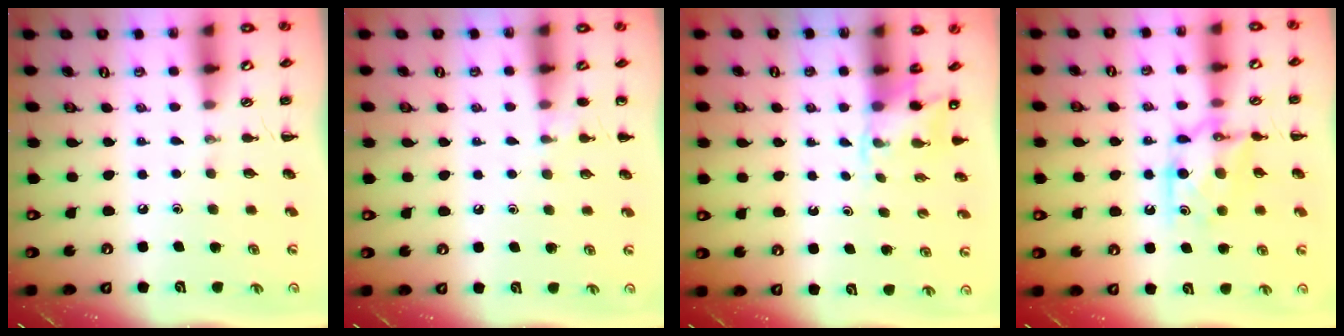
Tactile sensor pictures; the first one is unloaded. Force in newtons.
{"total": 5.9, "press": 5.7, "slide": 1.6}
{"total": 2.5, "press": 2.3, "slide": 1.0}
{"total": 10.7, "press": 10.7, "slide": 0.3}